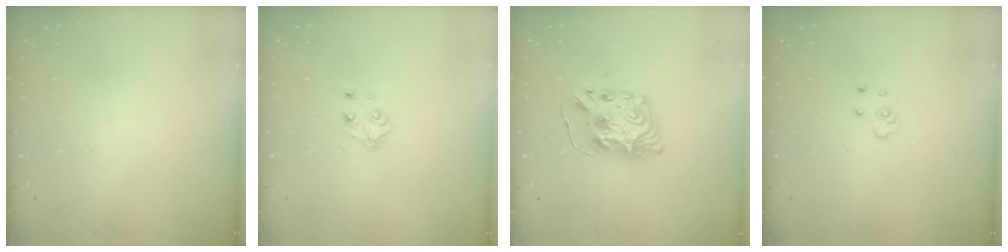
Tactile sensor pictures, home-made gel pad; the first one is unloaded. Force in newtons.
{"total": 4.7, "press": 4.7, "slide": 0.4}
{"total": 9.5, "press": 9.5, "slide": 0.4}
{"total": 4.4, "press": 4.3, "slide": 0.3}